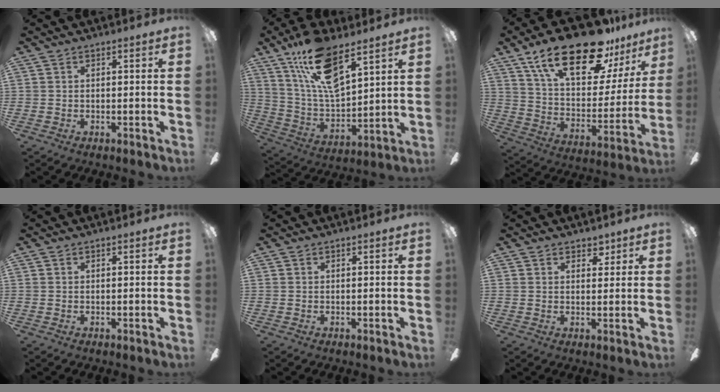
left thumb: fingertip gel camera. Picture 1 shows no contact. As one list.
[{"total": 17.7, "force": [11.7, 6.6, 11.5], "torque": [-0.230, -0.054, 0.205]}, {"total": 26.8, "force": [17.5, 10.7, 17.1], "torque": [-0.287, -0.101, 0.296]}, {"total": 0.0}, {"total": 0.0}, {"total": 3.0, "force": [2.3, 1.7, 0.8], "torque": [-0.004, -0.007, 0.040]}]